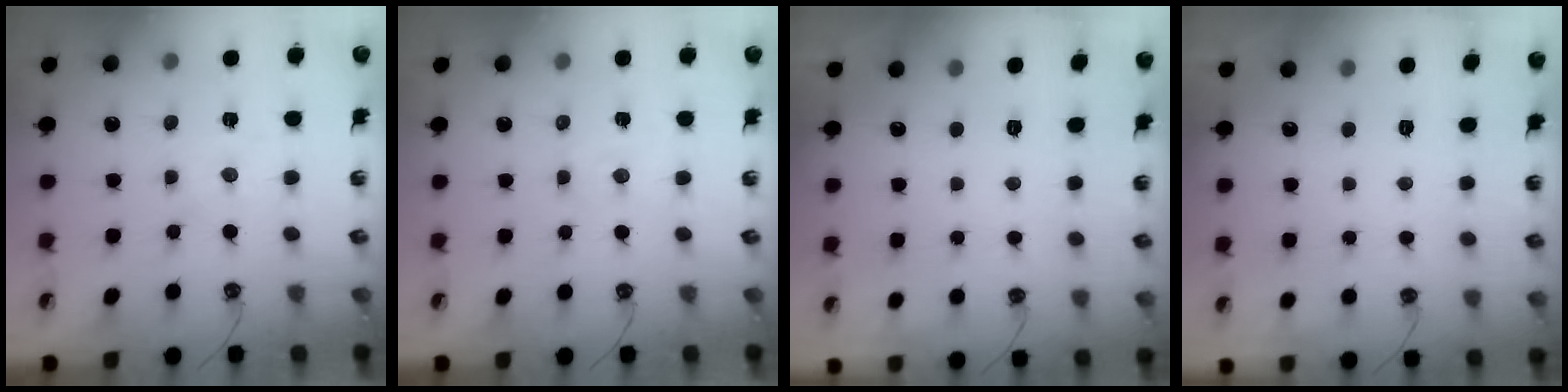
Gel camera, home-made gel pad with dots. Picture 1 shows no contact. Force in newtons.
{"total": 2.8, "press": 2.7, "slide": 0.4}
{"total": 0.0}
{"total": 0.0}